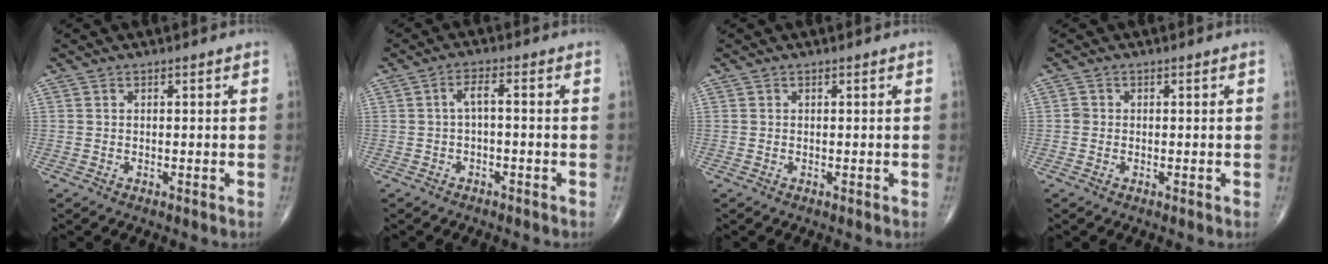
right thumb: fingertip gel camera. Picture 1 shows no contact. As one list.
[{"total": 2.6, "force": [-0.4, 0.8, 2.4], "torque": [-0.043, 0.017, -0.008]}, {"total": 0.0}, {"total": 0.9, "force": [-0.1, 0.8, 0.3], "torque": [0.000, 0.003, -0.004]}]